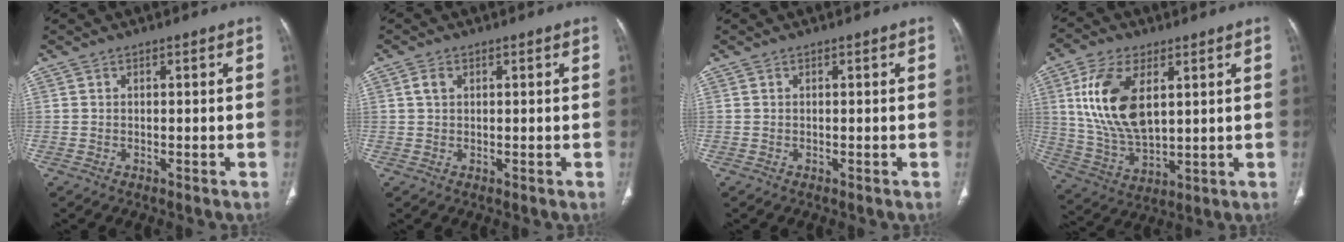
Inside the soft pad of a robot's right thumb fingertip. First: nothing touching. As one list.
[{"total": 1.9, "force": [0.7, 1.3, 1.2], "torque": [-0.021, 0.003, 0.012]}, {"total": 0.0}, {"total": 15.7, "force": [4.5, 8.4, 12.5], "torque": [-0.237, -0.018, 0.094]}]